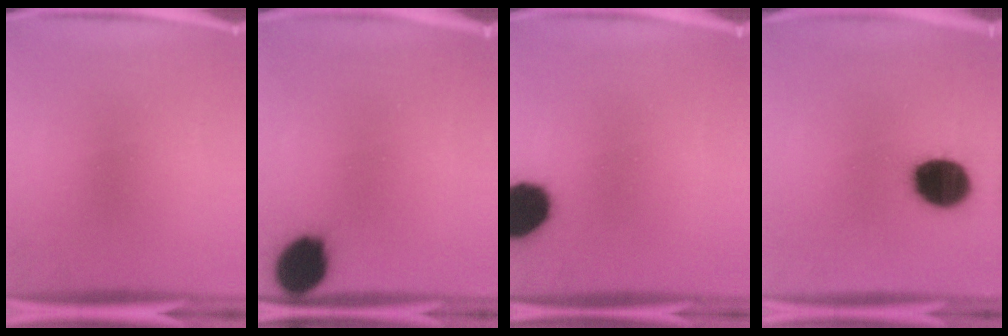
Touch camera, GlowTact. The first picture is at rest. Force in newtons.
{"total": 11.4}
{"total": 15.1}
{"total": 15.1}